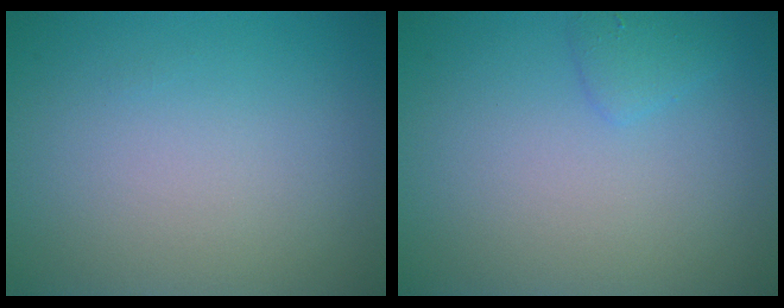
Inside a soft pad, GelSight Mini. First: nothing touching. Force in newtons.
{"total": 1.1, "press": 1.1, "slide": 0.1}